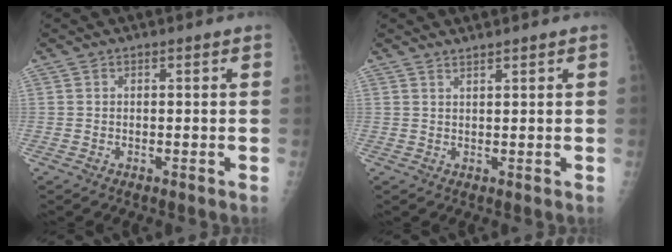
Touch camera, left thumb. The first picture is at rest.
{"total": 1.4, "force": [1.3, -0.1, 0.5], "torque": [-0.005, -0.009, 0.025]}